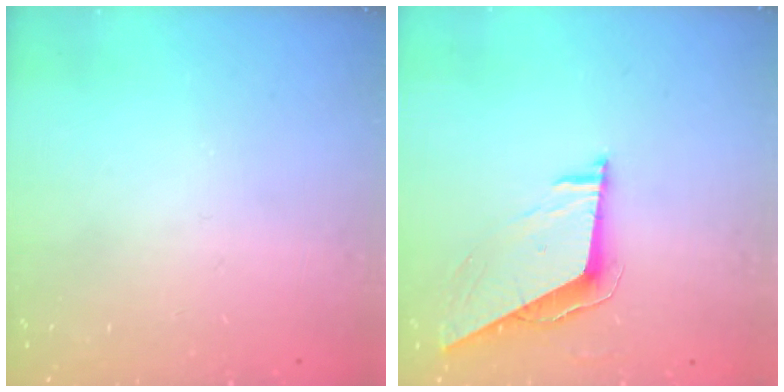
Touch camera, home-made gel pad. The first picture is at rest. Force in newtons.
{"total": 7.5, "press": 7.5, "slide": 0.1}